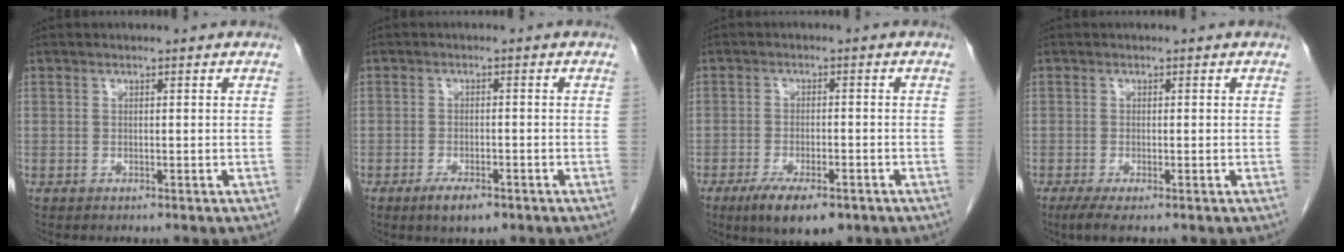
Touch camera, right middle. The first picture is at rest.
{"total": 3.6, "force": [-2.3, 1.2, 2.5], "torque": [-0.050, -0.003, -0.034]}
{"total": 7.7, "force": [-4.9, 2.5, 5.4], "torque": [-0.088, -0.012, -0.075]}
{"total": 2.5, "force": [-1.5, 0.3, 2.0], "torque": [-0.042, -0.010, -0.028]}